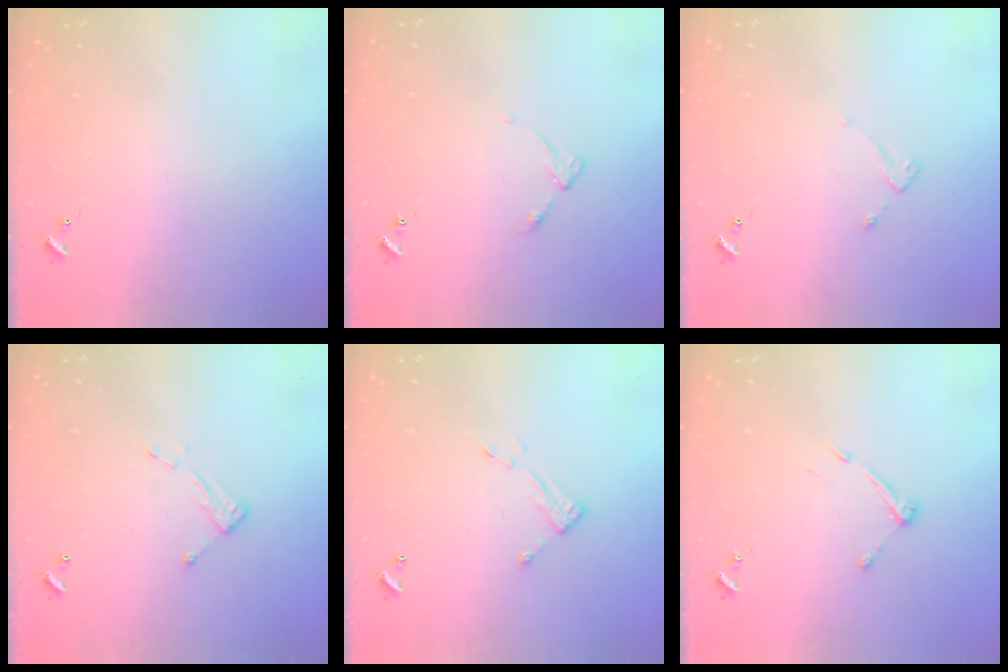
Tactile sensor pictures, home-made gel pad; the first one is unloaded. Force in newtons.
{"total": 4.9, "press": 4.9, "slide": 0.6}
{"total": 2.2, "press": 2.1, "slide": 0.4}
{"total": 6.1, "press": 6.1, "slide": 0.2}
{"total": 6.6, "press": 6.6, "slide": 0.2}
{"total": 5.1, "press": 5.1, "slide": 0.6}